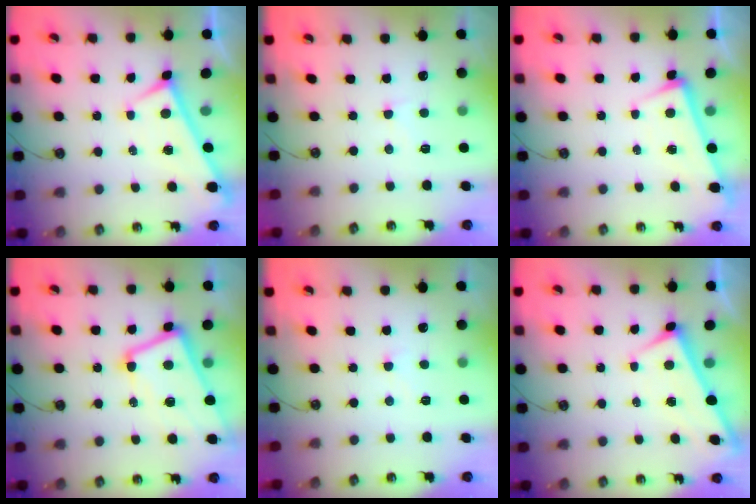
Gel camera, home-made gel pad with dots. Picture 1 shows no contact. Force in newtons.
{"total": 0.9, "press": 0.6, "slide": 0.7}
{"total": 0.8, "press": 0.7, "slide": 0.5}
{"total": 7.0, "press": 6.8, "slide": 1.6}
{"total": 4.3, "press": 4.3, "slide": 0.3}
{"total": 1.9, "press": 1.9, "slide": 0.2}